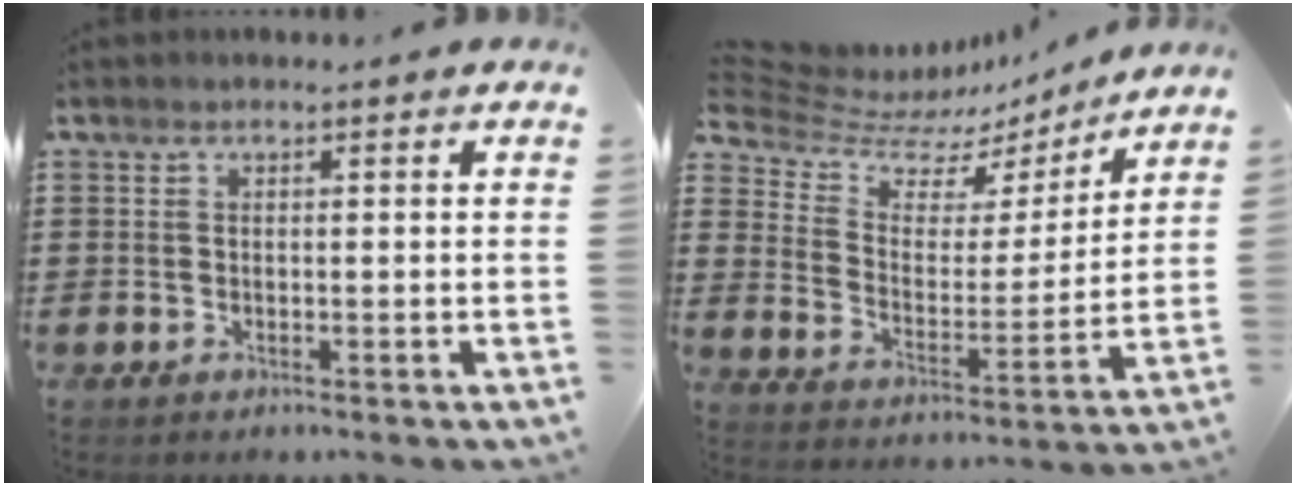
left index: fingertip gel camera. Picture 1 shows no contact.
{"total": 8.1, "force": [6.5, 4.2, 2.3], "torque": [-0.085, -0.038, 0.117]}